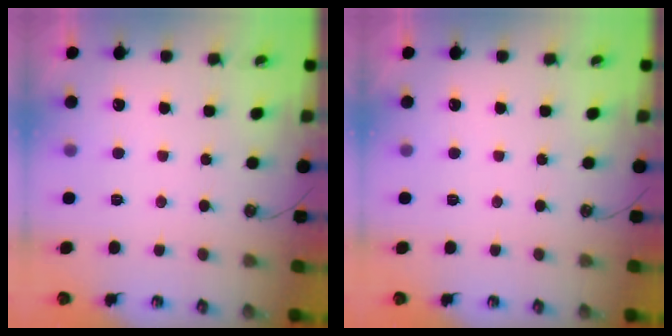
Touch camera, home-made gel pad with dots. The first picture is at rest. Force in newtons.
{"total": 0.0}